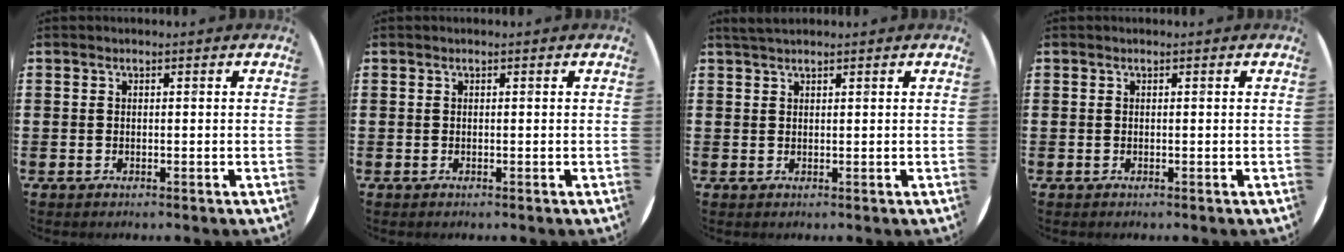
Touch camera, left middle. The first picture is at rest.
{"total": 0.0}
{"total": 1.4, "force": [1.3, 0.2, 0.5], "torque": [-0.010, 0.004, 0.024]}
{"total": 0.0}